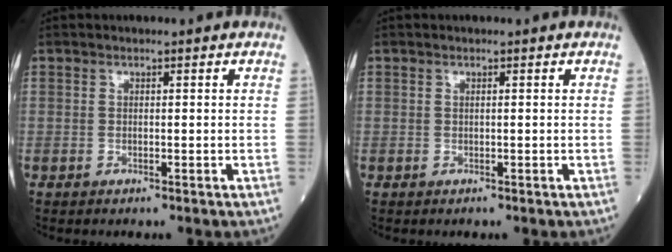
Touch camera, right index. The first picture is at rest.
{"total": 0.0}